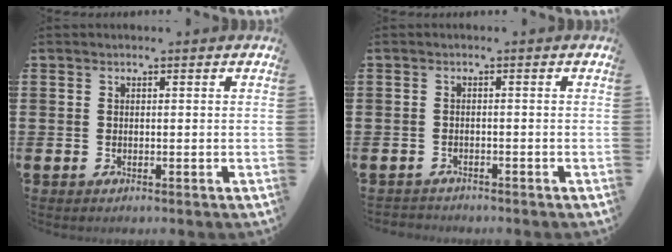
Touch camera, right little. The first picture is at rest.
{"total": 1.0, "force": [-0.9, 0.2, -0.2], "torque": [0.001, 0.002, -0.021]}